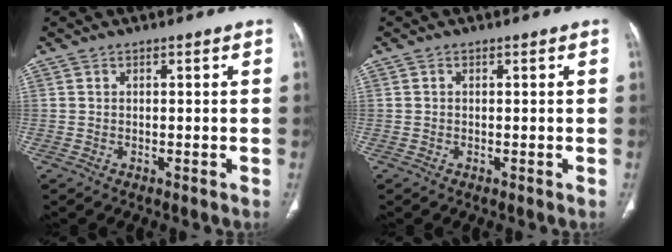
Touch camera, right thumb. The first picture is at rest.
{"total": 0.0}